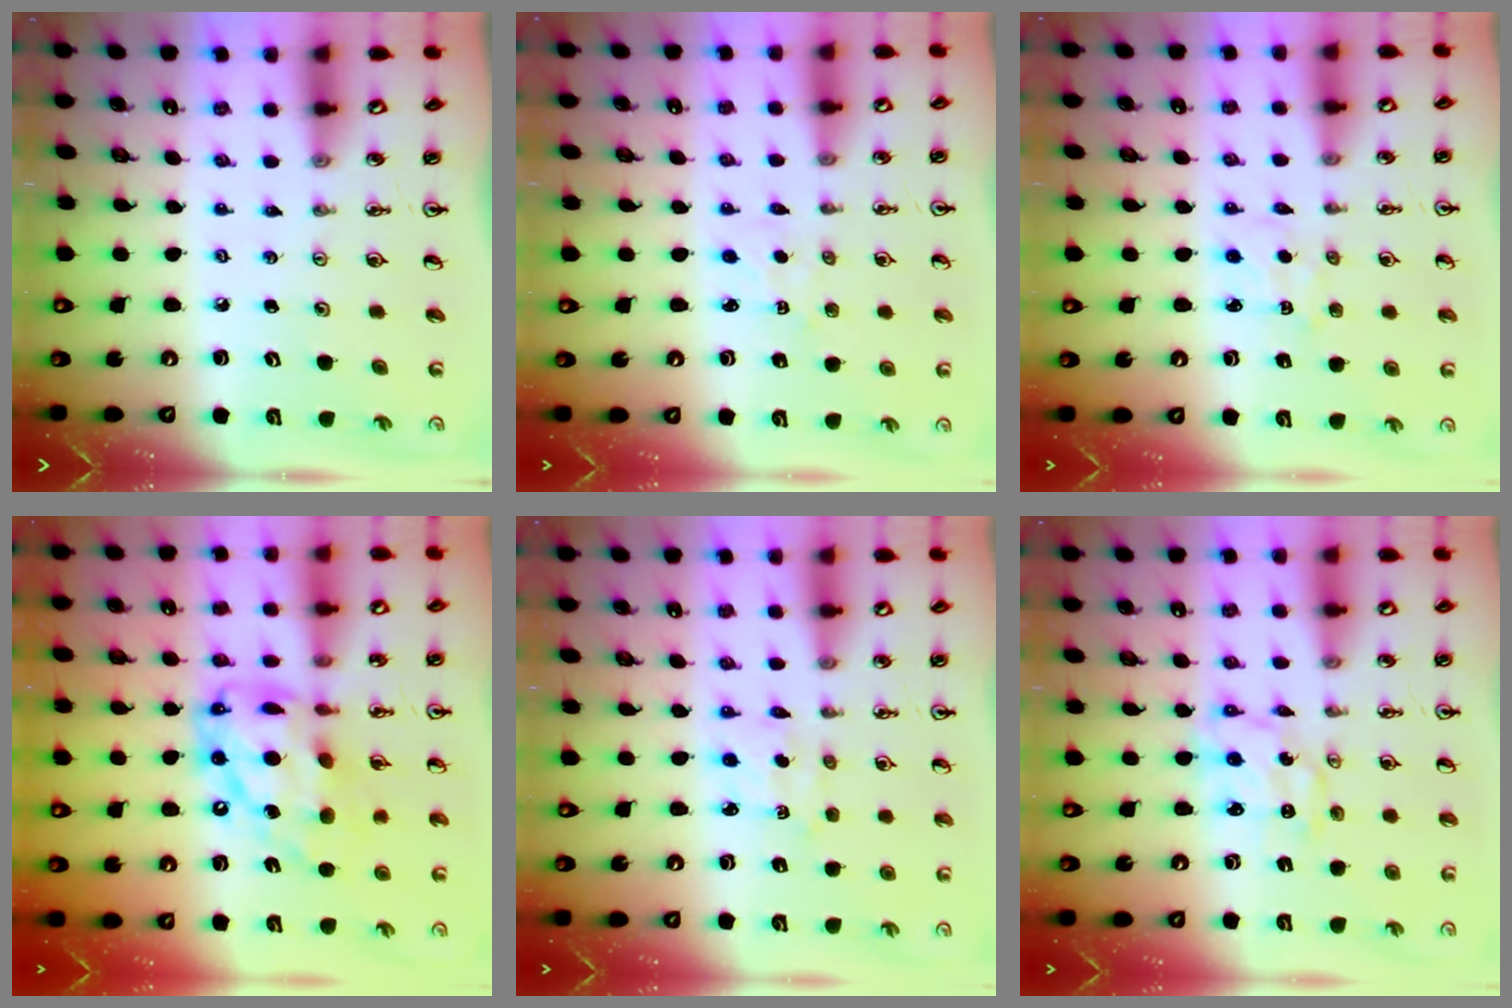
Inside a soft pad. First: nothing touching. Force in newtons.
{"total": 1.3, "press": 1.3, "slide": 0.2}
{"total": 2.9, "press": 2.9, "slide": 0.4}
{"total": 18.3, "press": 18.2, "slide": 1.6}
{"total": 2.4, "press": 2.4, "slide": 0.3}
{"total": 4.5, "press": 4.5, "slide": 0.4}